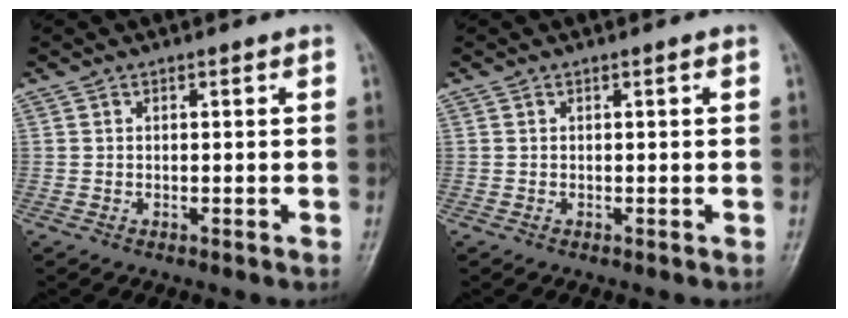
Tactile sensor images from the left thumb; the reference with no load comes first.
{"total": 0.0}